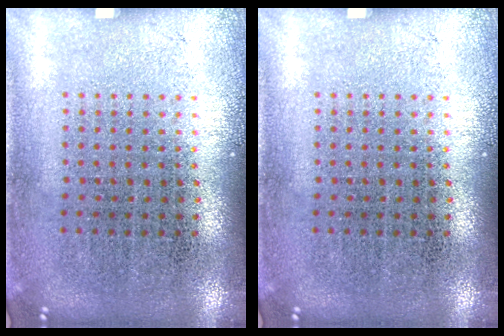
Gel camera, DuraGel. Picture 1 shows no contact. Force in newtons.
{"total": 0.0}